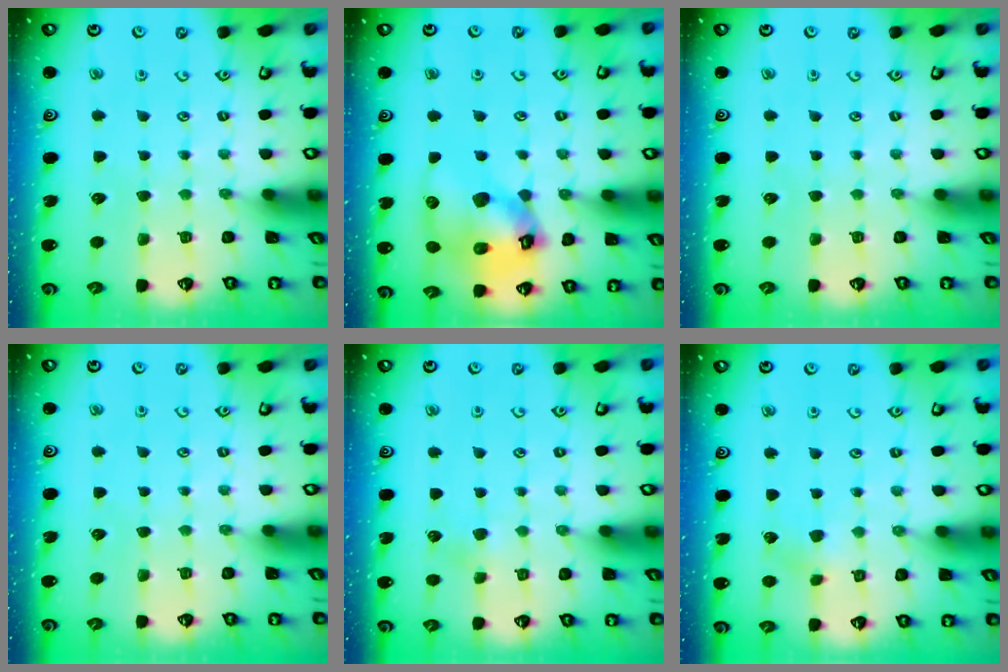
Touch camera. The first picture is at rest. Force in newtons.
{"total": 17.8, "press": 17.6, "slide": 2.4}
{"total": 0.0}
{"total": 0.0}
{"total": 2.3, "press": 2.3, "slide": 0.2}
{"total": 2.9, "press": 2.8, "slide": 0.2}